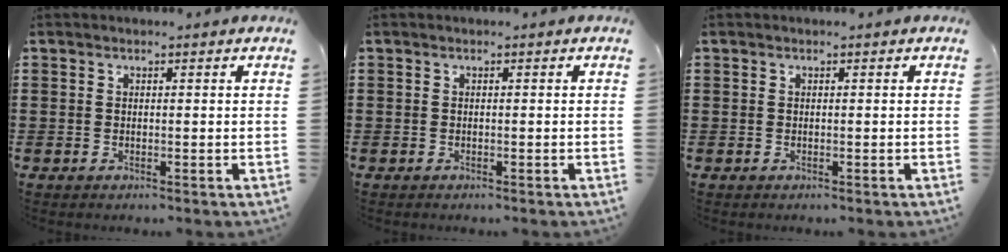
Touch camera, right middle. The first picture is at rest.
{"total": 0.0}
{"total": 0.0}